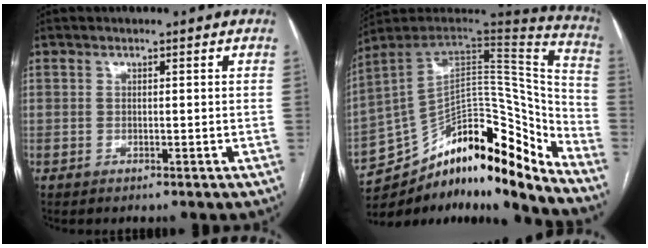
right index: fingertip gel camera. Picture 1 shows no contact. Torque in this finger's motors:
{"motor_torque": [0.95, -1.09, 0.12, 0.06]}